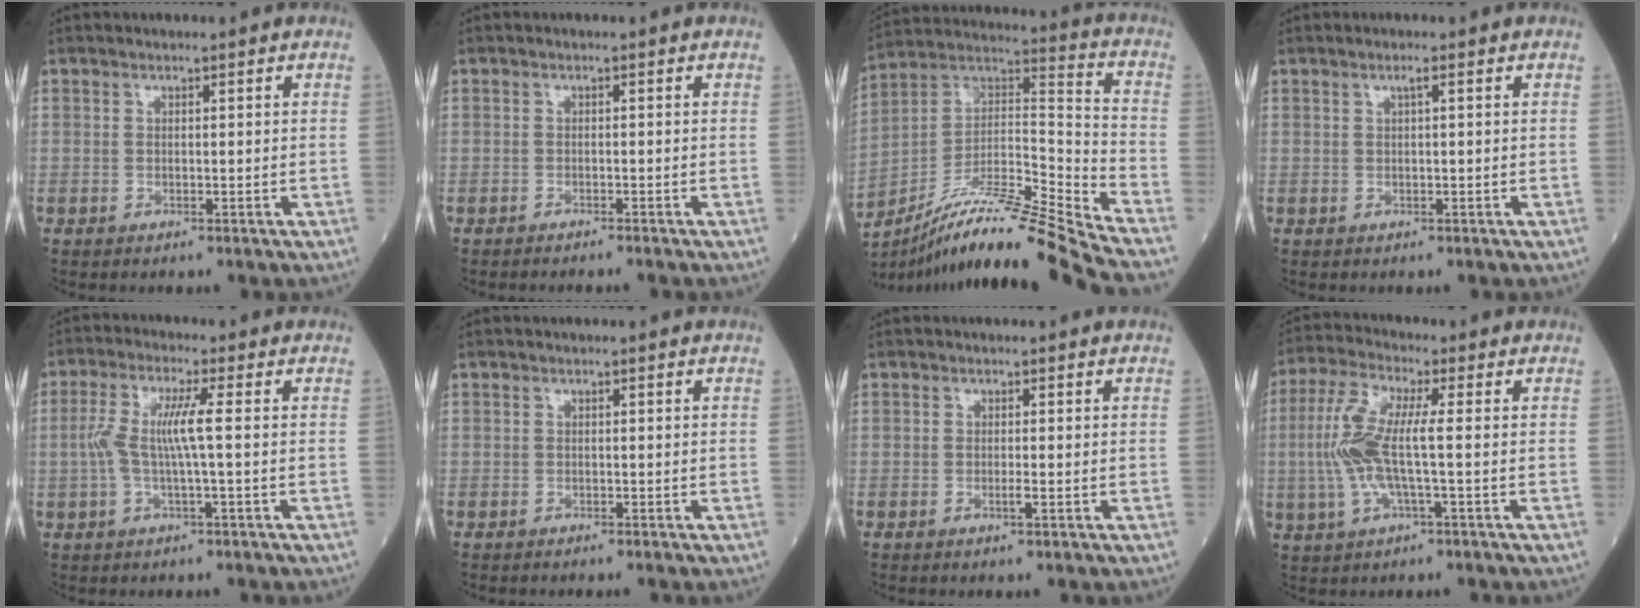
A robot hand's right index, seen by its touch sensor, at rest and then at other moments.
{"total": 2.3, "force": [-2.2, -0.2, 0.7], "torque": [-0.009, 0.001, -0.027]}
{"total": 19.9, "force": [-16.9, -2.1, 10.2], "torque": [-0.196, 0.012, -0.305]}
{"total": 0.8, "force": [0.3, -0.1, 0.7], "torque": [-0.015, 0.002, 0.007]}
{"total": 6.0, "force": [-0.2, 0.2, 6.0], "torque": [-0.136, 0.016, -0.006]}
{"total": 0.7, "force": [-0.7, 0.2, -0.1], "torque": [-0.005, 0.001, -0.016]}
{"total": 1.0, "force": [-0.4, -0.1, 0.9], "torque": [-0.022, -0.001, -0.008]}
{"total": 8.9, "force": [-0.5, 1.4, 8.8], "torque": [-0.202, 0.013, -0.016]}